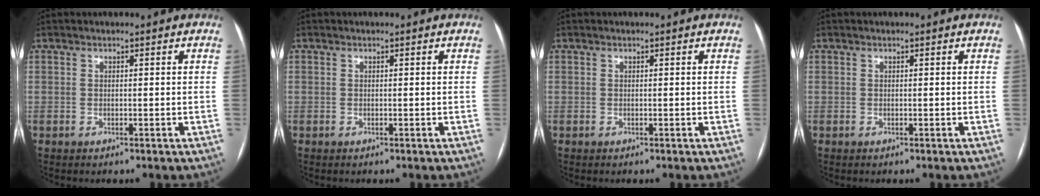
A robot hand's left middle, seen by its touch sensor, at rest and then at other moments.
{"total": 0.0}
{"total": 0.0}
{"total": 0.0}